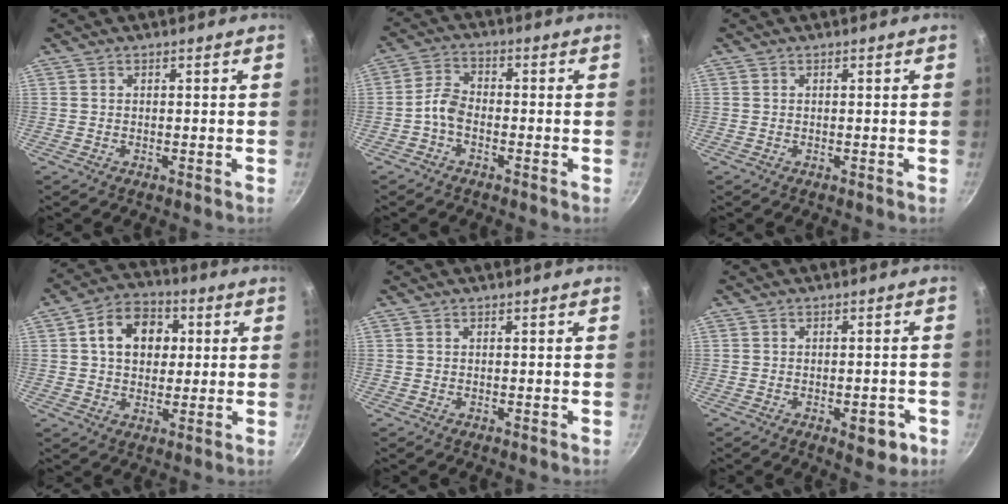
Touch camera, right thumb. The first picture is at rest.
{"total": 4.2, "force": [-2.0, 2.4, 2.8], "torque": [-0.056, 0.028, -0.049]}
{"total": 0.0}
{"total": 11.8, "force": [2.6, 9.0, 7.3], "torque": [-0.086, 0.014, 0.029]}
{"total": 0.0}
{"total": 5.6, "force": [-2.3, 2.9, 4.3], "torque": [-0.027, 0.017, -0.022]}